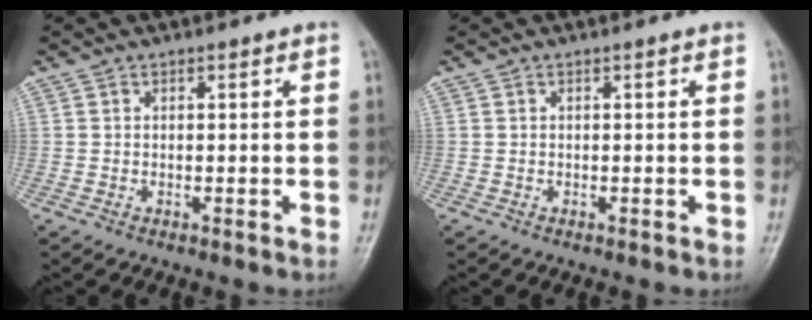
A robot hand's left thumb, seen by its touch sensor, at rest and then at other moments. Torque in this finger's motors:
{"motor_torque": [-0.03, 0.03, -0.02, -0.02, 0.00]}